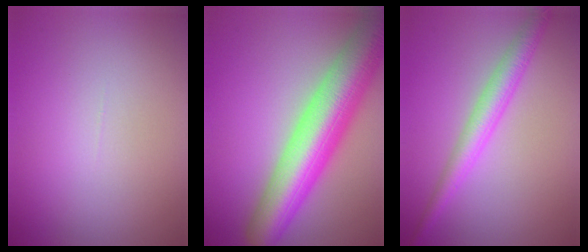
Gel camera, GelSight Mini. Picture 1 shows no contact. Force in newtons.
{"total": 10.9, "press": 10.9, "slide": 0.6}
{"total": 3.4, "press": 3.4, "slide": 0.2}